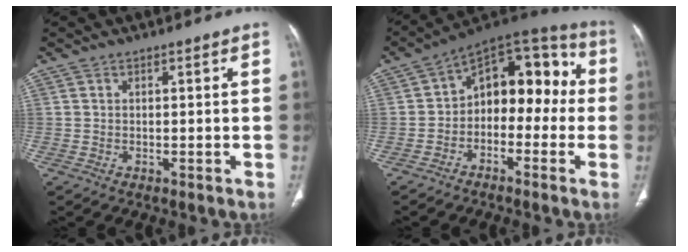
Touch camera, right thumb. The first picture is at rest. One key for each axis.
{"total": 14.7, "fx": -1.0, "fy": 9.5, "fz": 11.2, "tx": -0.100, "ty": 0.059, "tz": -0.033}